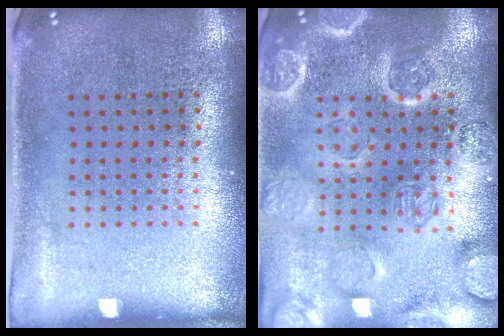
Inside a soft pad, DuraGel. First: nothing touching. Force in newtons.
{"total": 3.4, "press": 3.3, "slide": 0.8}